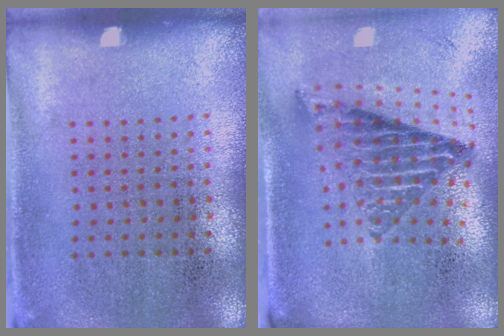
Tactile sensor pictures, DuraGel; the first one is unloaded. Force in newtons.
{"total": 1.9, "press": 1.5, "slide": 1.2}